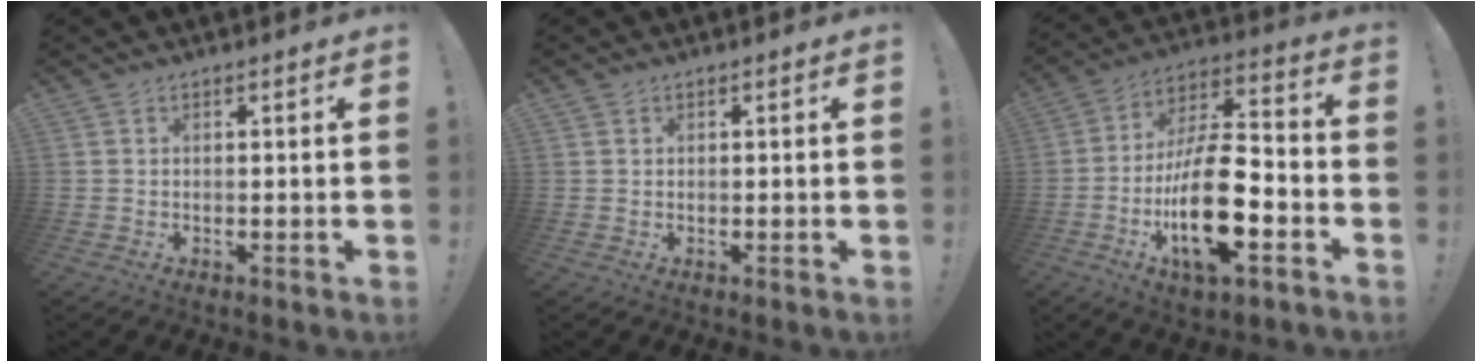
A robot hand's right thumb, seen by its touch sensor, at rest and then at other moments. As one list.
[{"total": 0.8, "force": [0.6, 0.4, -0.4], "torque": [0.007, 0.001, 0.011]}, {"total": 20.6, "force": [-6.3, 8.4, 17.7], "torque": [-0.325, 0.029, -0.101]}]